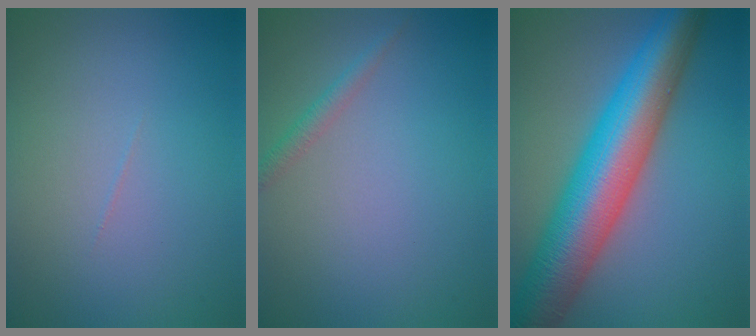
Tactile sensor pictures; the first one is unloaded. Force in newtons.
{"total": 1.3, "press": 1.3, "slide": 0.0}
{"total": 11.9, "press": 11.9, "slide": 0.1}